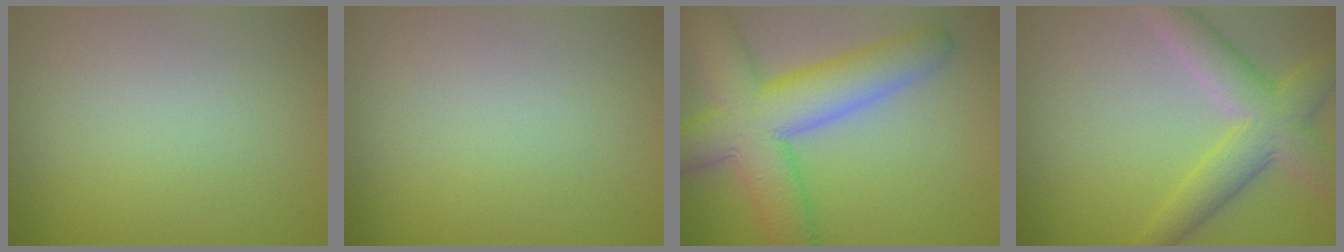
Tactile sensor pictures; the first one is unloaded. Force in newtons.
{"total": 0.0}
{"total": 9.9, "press": 9.8, "slide": 0.5}
{"total": 5.9, "press": 5.9, "slide": 0.3}